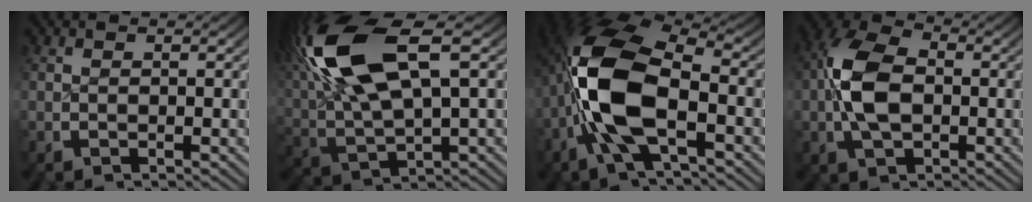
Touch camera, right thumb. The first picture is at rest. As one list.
[{"total": 11.2, "force": [3.5, 5.9, 8.9], "torque": [-0.194, -0.010, 0.070]}, {"total": 13.2, "force": [-0.1, 7.6, 10.9], "torque": [-0.249, -0.038, 0.016]}, {"total": 7.0, "force": [0.8, 5.0, 4.9], "torque": [-0.116, -0.015, 0.018]}]